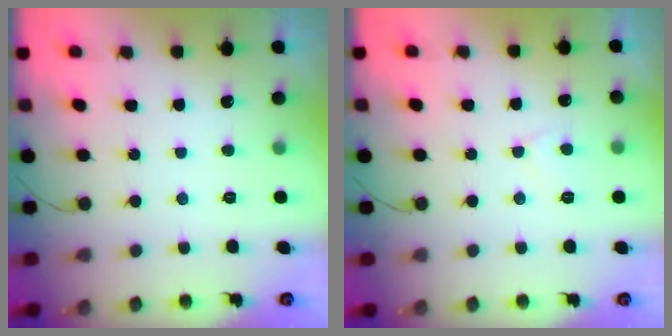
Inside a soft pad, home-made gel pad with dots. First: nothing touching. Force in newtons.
{"total": 3.8, "press": 3.8, "slide": 0.4}